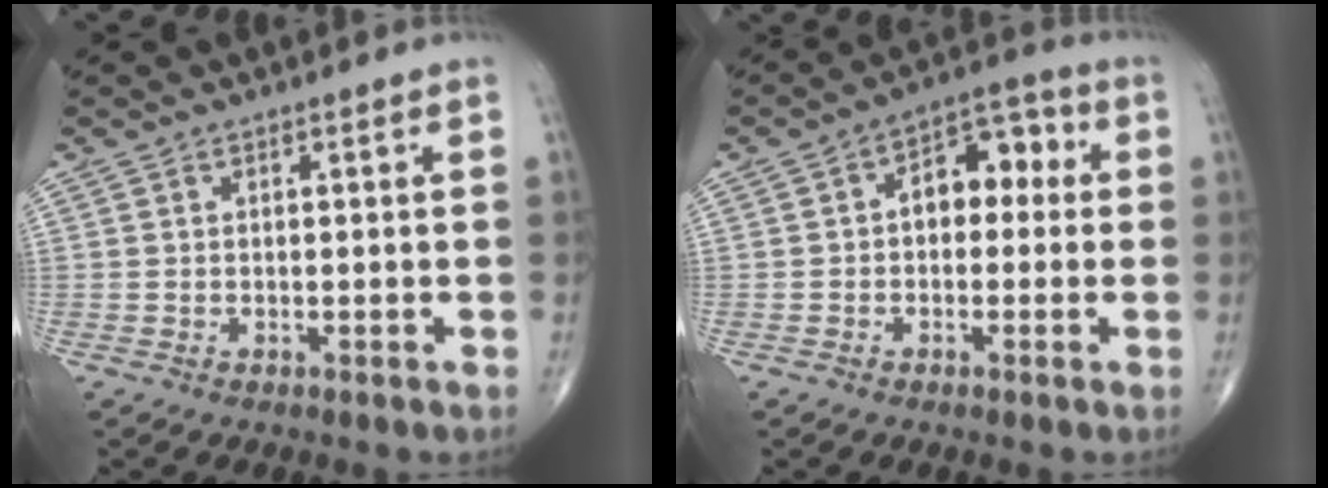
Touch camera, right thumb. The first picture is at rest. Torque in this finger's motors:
{"motor_torque": [0.98, 1.16, 0.59, -0.26, 0.03]}